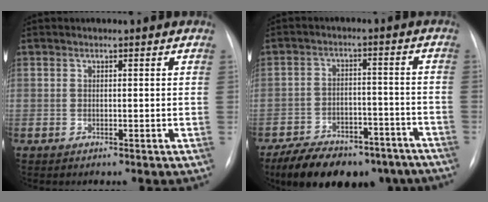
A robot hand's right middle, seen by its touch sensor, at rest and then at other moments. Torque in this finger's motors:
{"motor_torque": [1.08, -1.06, 0.29, 0.10]}